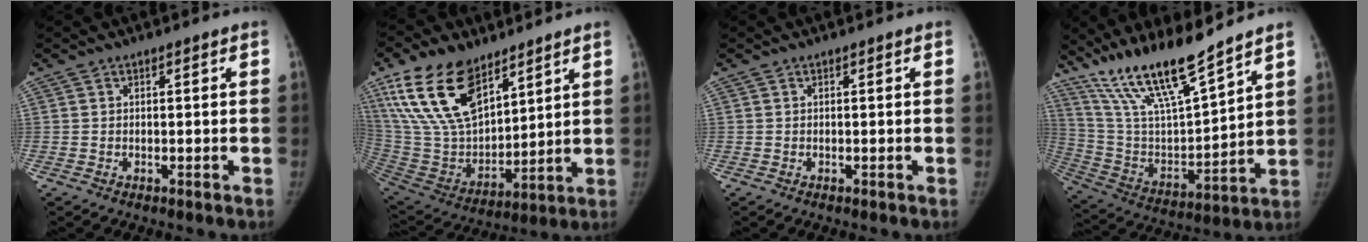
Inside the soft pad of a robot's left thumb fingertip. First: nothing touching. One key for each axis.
{"total": 21.7, "fx": 12.9, "fy": 11.4, "fz": 13.2, "tx": -0.238, "ty": -0.048, "tz": 0.257}
{"total": 0.0}
{"total": 18.6, "fx": 14.8, "fy": 2.6, "fz": 11.0, "tx": -0.181, "ty": -0.075, "tz": 0.283}